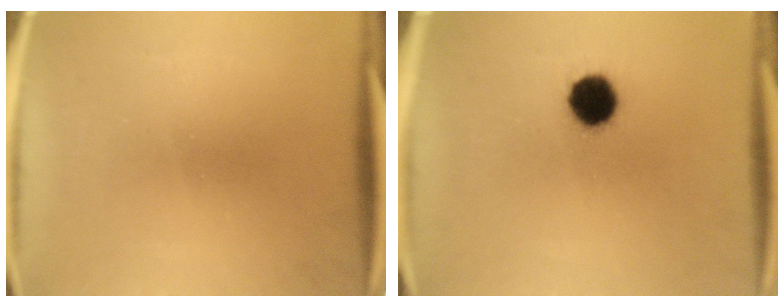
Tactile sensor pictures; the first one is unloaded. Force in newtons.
{"total": 8.7}